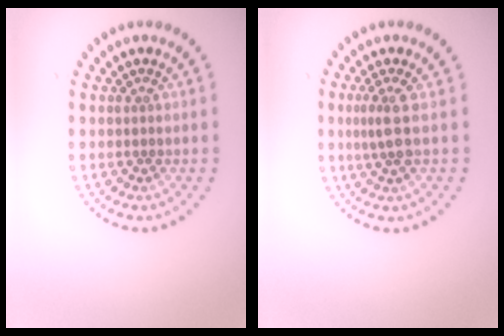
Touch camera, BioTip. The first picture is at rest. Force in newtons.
{"total": 2.0, "press": 1.7, "slide": 1.1}